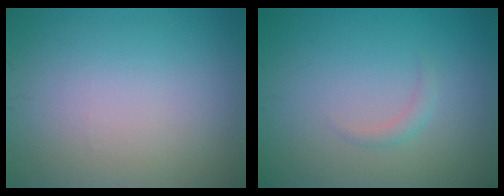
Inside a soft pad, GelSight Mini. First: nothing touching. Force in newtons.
{"total": 0.9, "press": 0.9, "slide": 0.1}